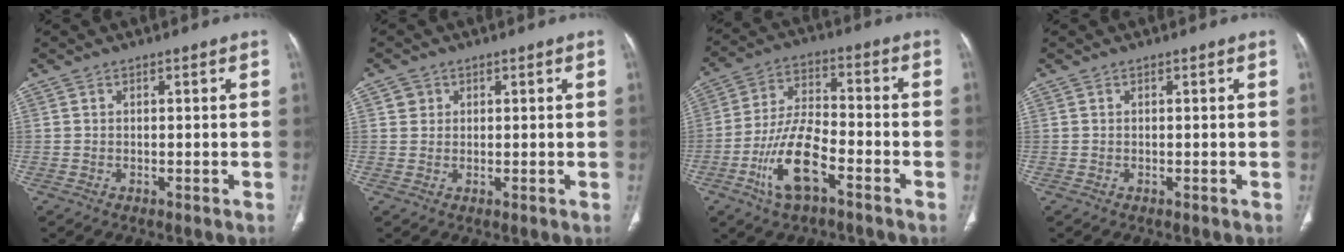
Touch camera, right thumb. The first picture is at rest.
{"total": 1.8, "force": [0.7, 1.6, 0.2], "torque": [0.008, -0.002, 0.007]}
{"total": 12.5, "force": [-5.9, 5.0, 9.8], "torque": [-0.196, 0.031, -0.108]}
{"total": 0.0}